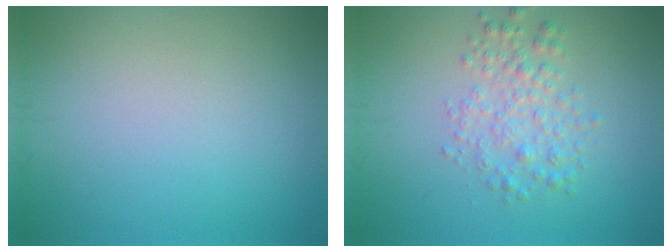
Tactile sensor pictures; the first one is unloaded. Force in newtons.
{"total": 2.8, "press": 2.8, "slide": 0.0}